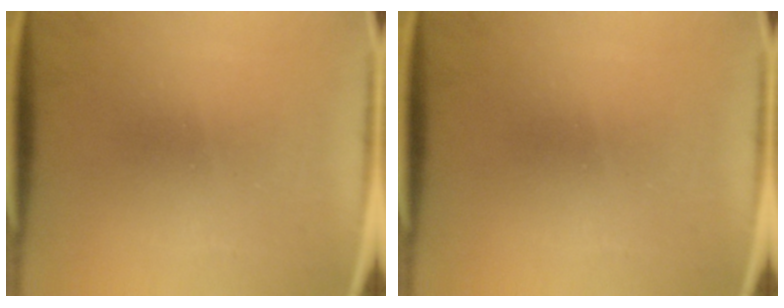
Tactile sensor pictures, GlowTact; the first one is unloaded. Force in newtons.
{"total": 0.0}